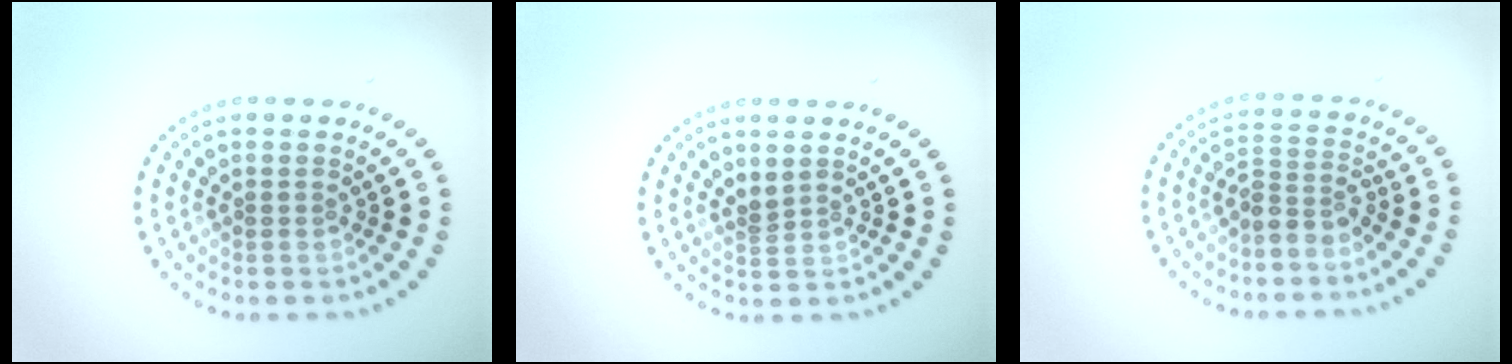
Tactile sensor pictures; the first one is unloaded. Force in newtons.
{"total": 1.0, "press": 0.6, "slide": 0.8}
{"total": 2.6, "press": 1.9, "slide": 1.7}